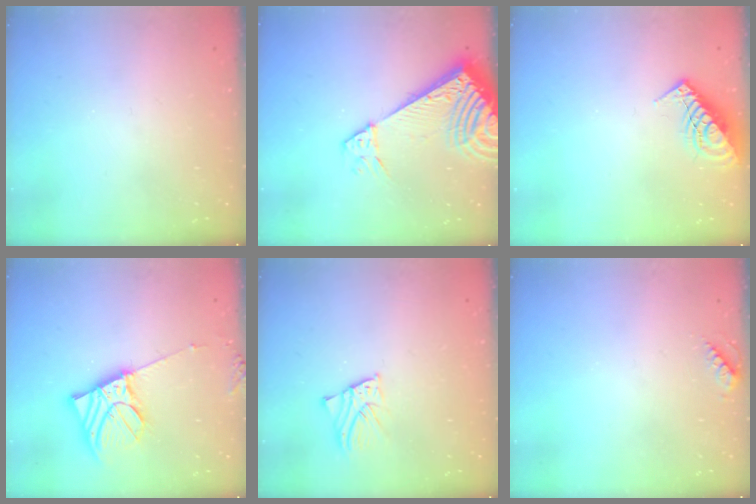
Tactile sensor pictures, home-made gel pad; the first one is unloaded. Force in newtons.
{"total": 9.9, "press": 9.9, "slide": 1.3}
{"total": 12.3, "press": 12.2, "slide": 1.2}
{"total": 10.2, "press": 10.0, "slide": 2.1}
{"total": 2.6, "press": 2.6, "slide": 0.1}
{"total": 5.6, "press": 5.6, "slide": 0.7}